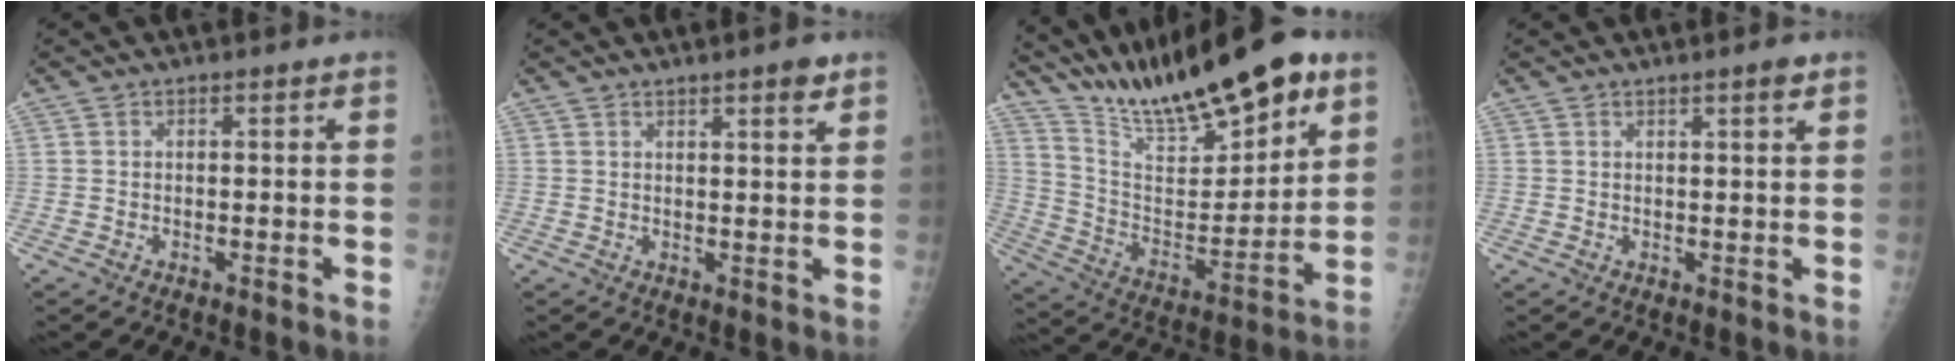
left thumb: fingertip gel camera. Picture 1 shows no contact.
{"total": 3.4, "force": [2.3, 0.6, 2.4], "torque": [-0.029, -0.013, 0.031]}
{"total": 23.4, "force": [17.5, 6.3, 14.2], "torque": [-0.198, -0.077, 0.306]}
{"total": 2.1, "force": [1.4, 0.2, 1.6], "torque": [-0.023, -0.007, 0.019]}